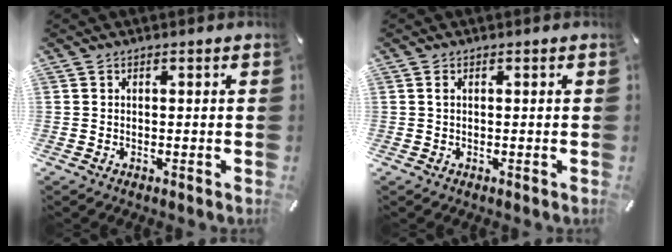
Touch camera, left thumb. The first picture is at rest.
{"total": 0.7, "force": [0.1, 0.2, 0.7], "torque": [-0.013, 0.002, 0.001]}